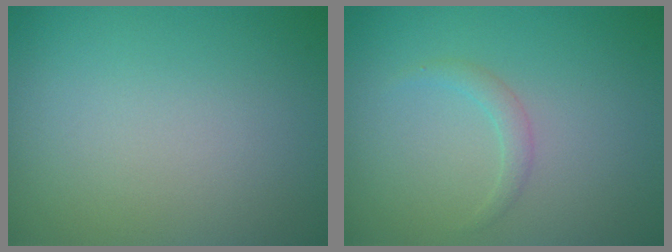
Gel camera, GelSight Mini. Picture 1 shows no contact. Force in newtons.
{"total": 1.1, "press": 1.1, "slide": 0.1}